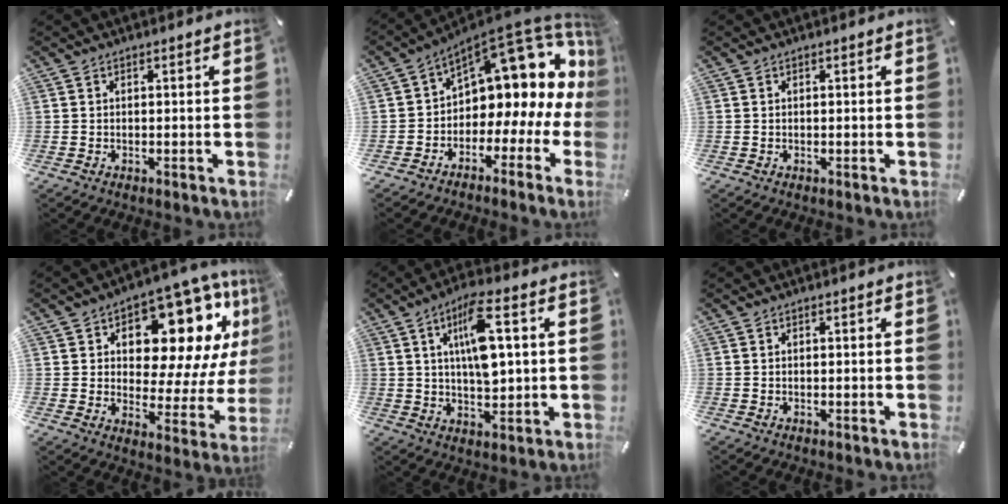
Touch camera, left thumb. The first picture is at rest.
{"total": 12.4, "force": [7.3, 6.7, 7.6], "torque": [-0.104, -0.072, 0.116]}
{"total": 0.0}
{"total": 17.7, "force": [9.8, 9.4, 11.3], "torque": [-0.154, -0.080, 0.163]}
{"total": 11.5, "force": [3.2, 4.2, 10.2], "torque": [-0.185, -0.004, 0.048]}
{"total": 0.0}